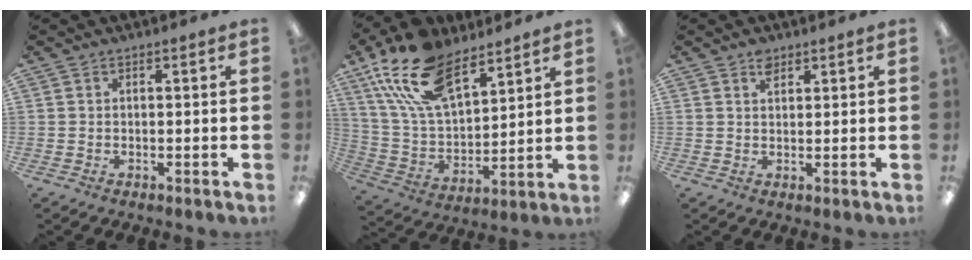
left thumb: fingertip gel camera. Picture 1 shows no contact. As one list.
[{"total": 20.4, "force": [12.8, 10.2, 12.2], "torque": [-0.268, -0.052, 0.232]}, {"total": 2.5, "force": [1.8, 1.3, 1.1], "torque": [-0.017, -0.005, 0.032]}]